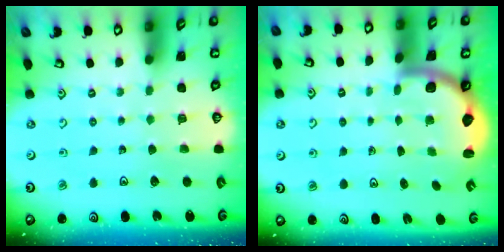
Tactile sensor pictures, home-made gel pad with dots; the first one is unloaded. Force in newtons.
{"total": 2.5, "press": 2.2, "slide": 1.2}